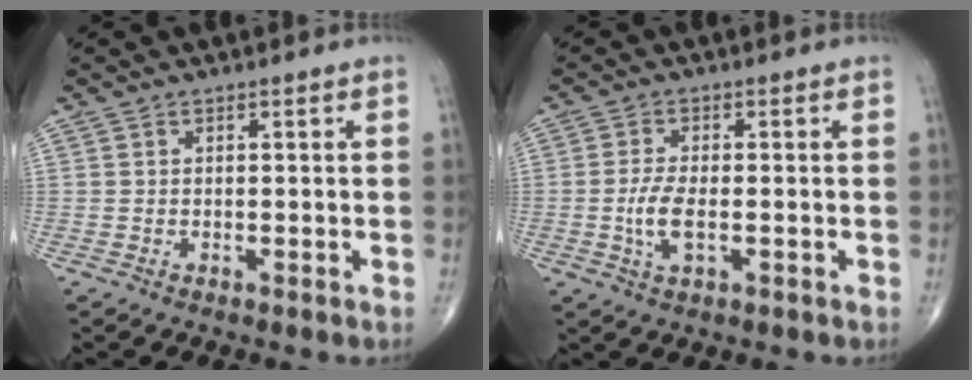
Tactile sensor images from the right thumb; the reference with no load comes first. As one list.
[{"total": 5.1, "force": [-0.9, 2.1, 4.5], "torque": [-0.098, -0.001, -0.018]}]